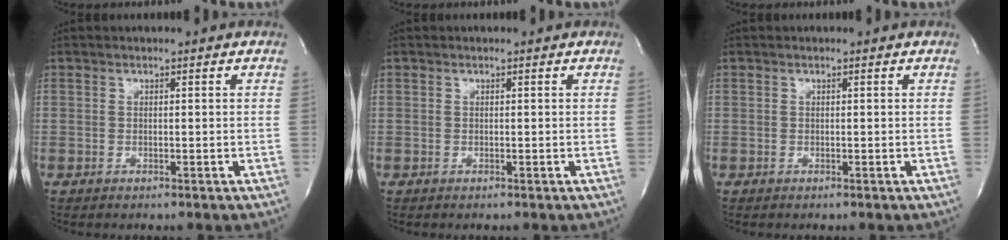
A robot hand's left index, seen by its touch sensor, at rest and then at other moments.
{"total": 0.0}
{"total": 0.0}